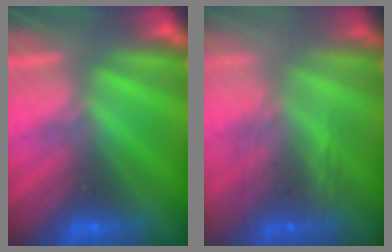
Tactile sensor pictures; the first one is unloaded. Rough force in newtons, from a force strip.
{"total": 3.3}